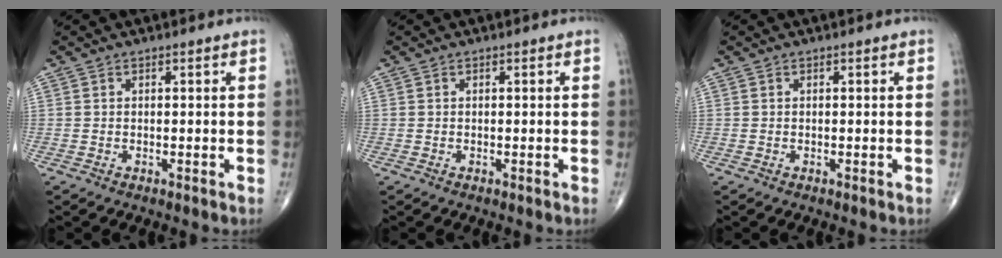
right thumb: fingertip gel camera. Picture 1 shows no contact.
{"total": 0.0}
{"total": 0.0}